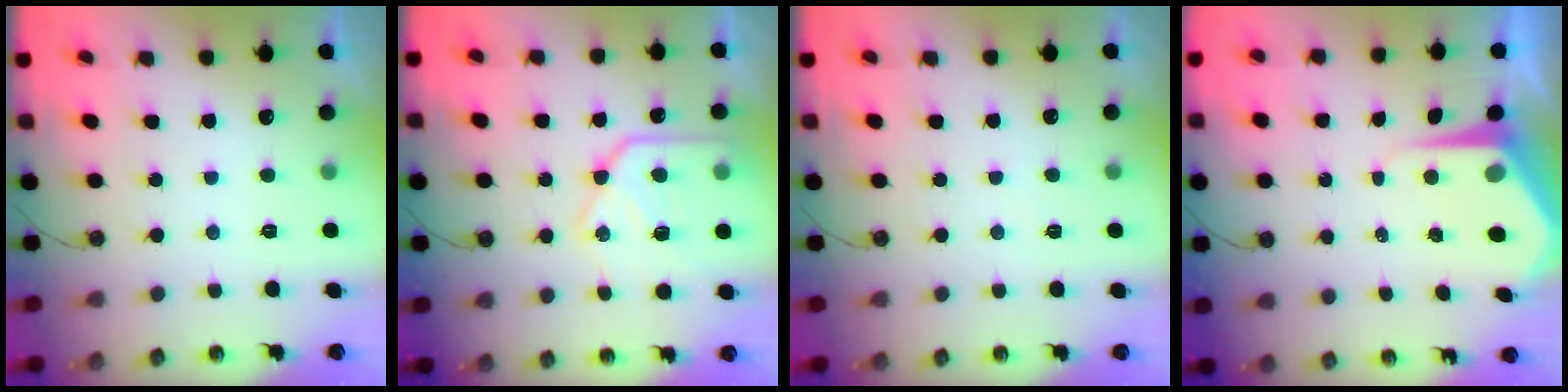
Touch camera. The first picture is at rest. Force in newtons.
{"total": 18.0, "press": 17.9, "slide": 1.9}
{"total": 3.0, "press": 2.9, "slide": 0.5}
{"total": 7.6, "press": 7.6, "slide": 0.8}